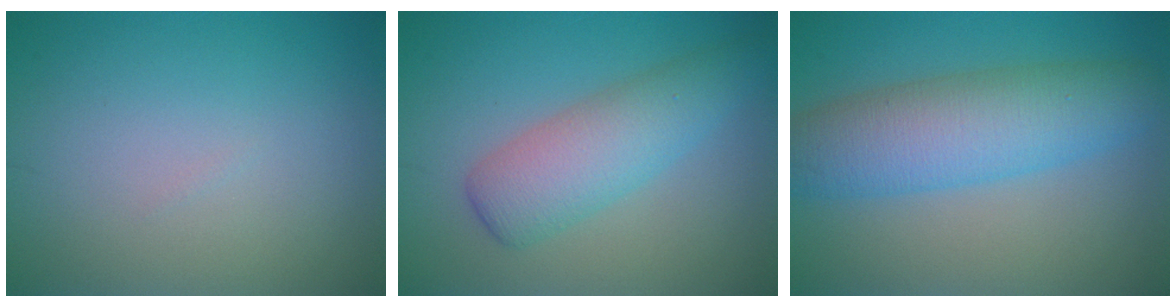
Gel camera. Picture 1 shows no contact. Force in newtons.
{"total": 5.0, "press": 5.0, "slide": 0.3}
{"total": 7.4, "press": 7.4, "slide": 0.1}